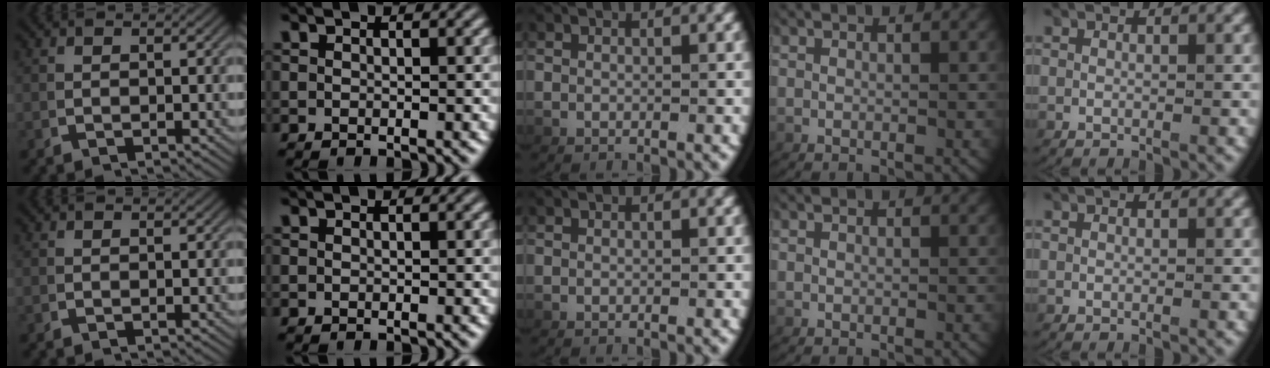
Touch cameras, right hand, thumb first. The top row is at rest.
{}